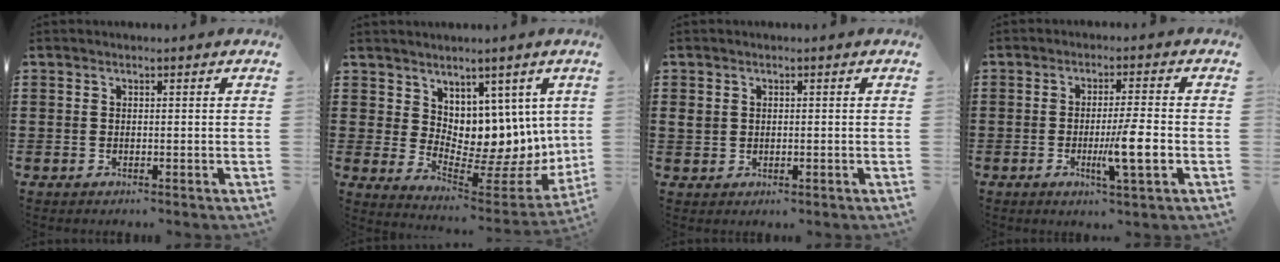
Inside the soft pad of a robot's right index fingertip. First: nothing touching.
{"total": 7.1, "force": [5.4, 4.5, 1.2], "torque": [-0.048, -0.070, 0.104]}
{"total": 1.2, "force": [0.2, 1.1, 0.5], "torque": [-0.014, 0.007, 0.003]}
{"total": 7.2, "force": [-1.9, 0.3, 6.9], "torque": [-0.118, -0.014, -0.033]}